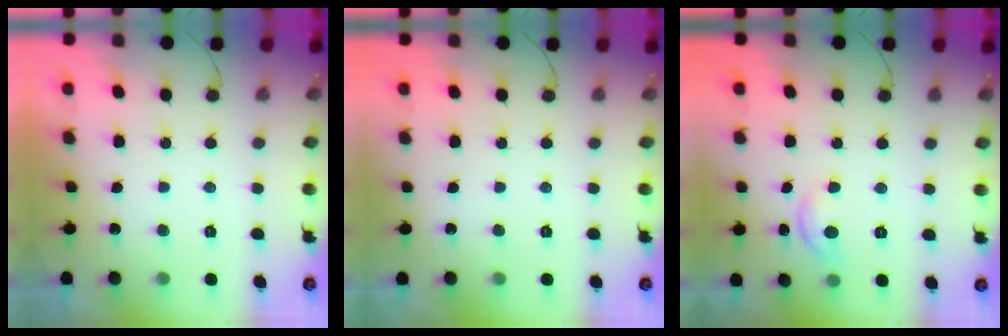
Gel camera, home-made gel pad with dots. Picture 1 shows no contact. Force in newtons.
{"total": 0.0}
{"total": 5.0, "press": 5.0, "slide": 0.2}